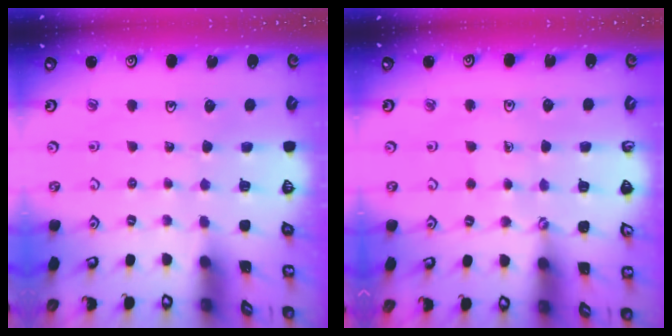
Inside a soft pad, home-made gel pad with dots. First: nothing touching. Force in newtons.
{"total": 0.5, "press": 0.5, "slide": 0.1}